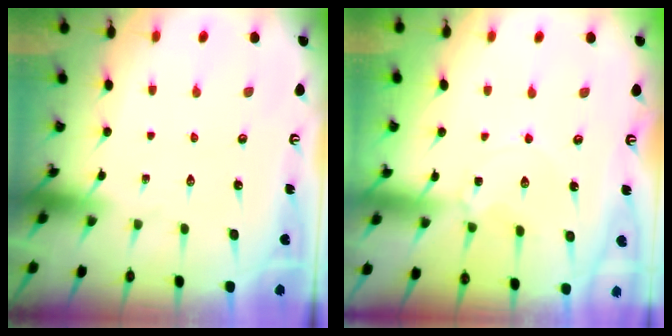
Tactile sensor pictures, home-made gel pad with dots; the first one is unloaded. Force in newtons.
{"total": 2.3, "press": 2.3, "slide": 0.3}